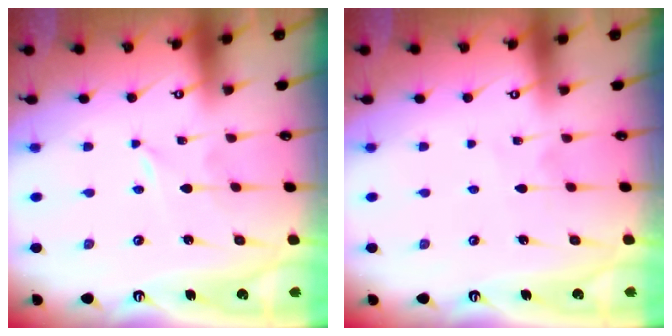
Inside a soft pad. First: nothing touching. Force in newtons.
{"total": 3.4, "press": 3.3, "slide": 0.4}